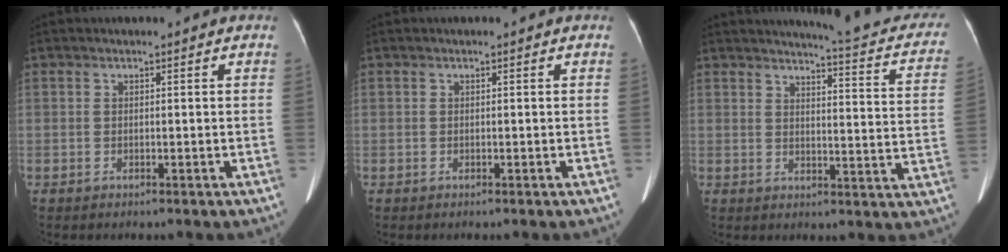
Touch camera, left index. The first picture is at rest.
{"total": 0.0}
{"total": 15.4, "force": [14.0, 1.6, 6.3], "torque": [-0.066, -0.055, 0.137]}